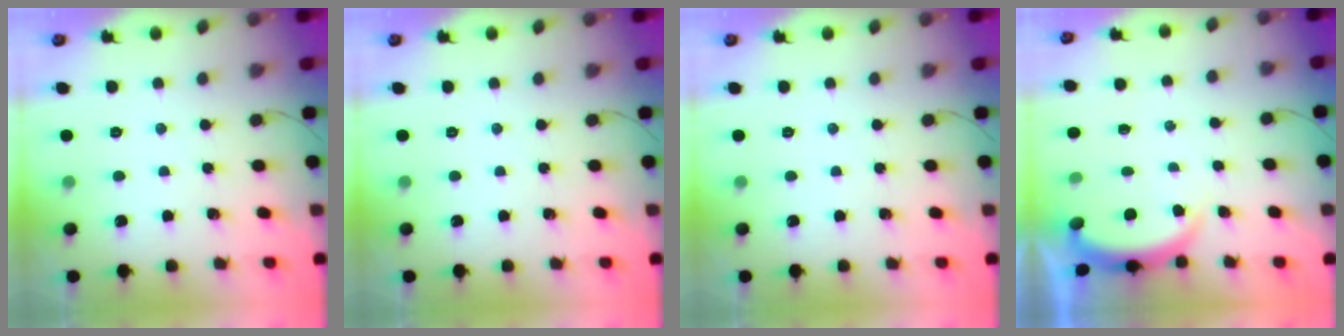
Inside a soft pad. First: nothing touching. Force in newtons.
{"total": 0.0}
{"total": 0.0}
{"total": 1.8, "press": 1.8, "slide": 0.5}